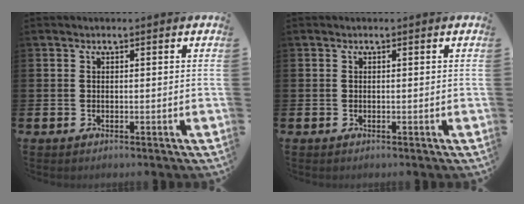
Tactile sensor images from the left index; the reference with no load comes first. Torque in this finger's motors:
{"motor_torque": [0.00, 0.00, 0.00, 0.01]}